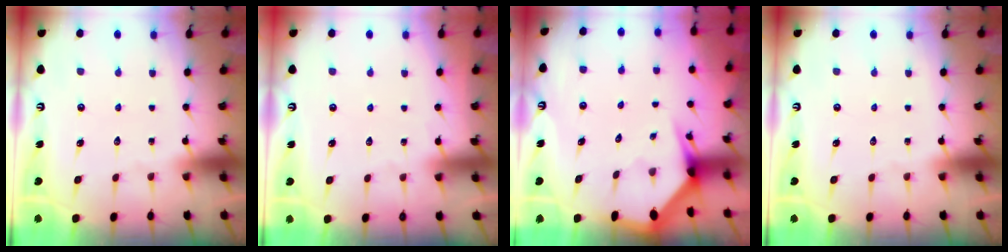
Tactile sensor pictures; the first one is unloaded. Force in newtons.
{"total": 3.9, "press": 3.8, "slide": 0.6}
{"total": 3.1, "press": 3.1, "slide": 0.4}
{"total": 0.0}